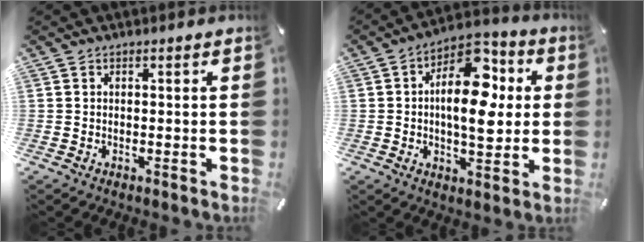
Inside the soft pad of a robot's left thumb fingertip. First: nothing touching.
{"total": 15.2, "force": [1.9, 8.8, 12.3], "torque": [-0.182, -0.015, 0.030]}